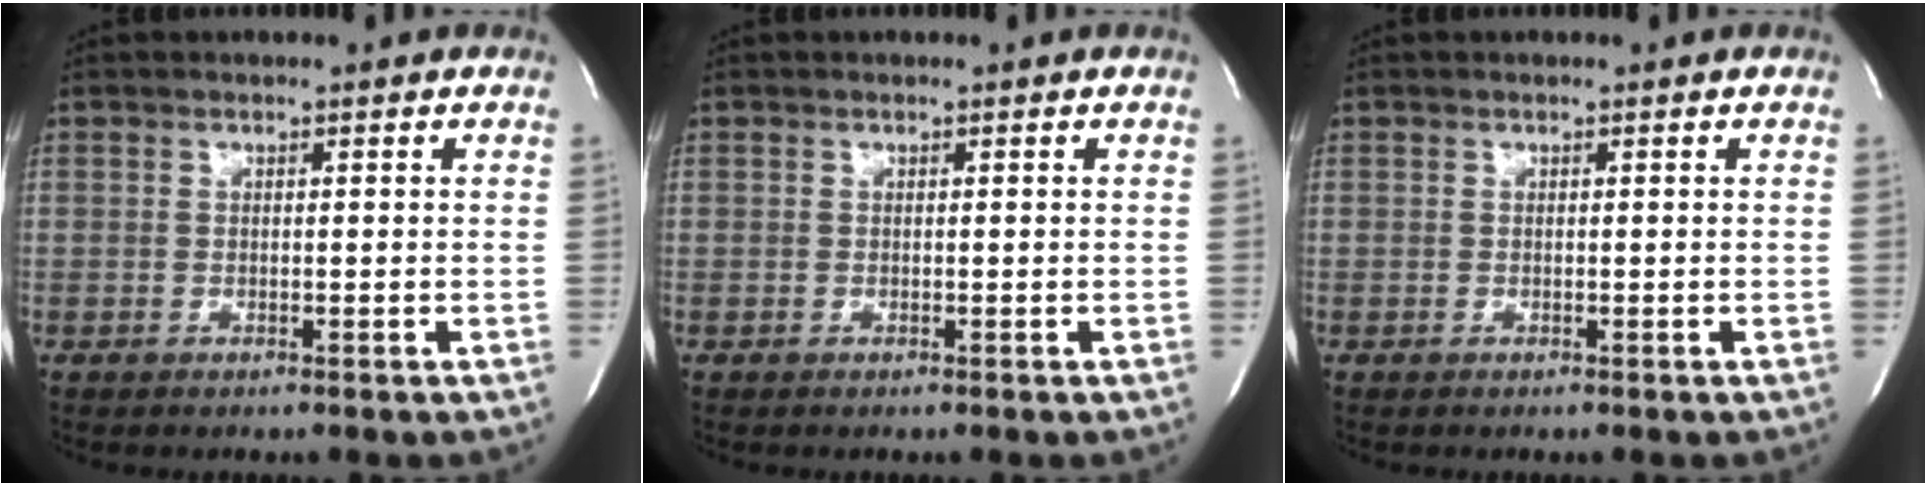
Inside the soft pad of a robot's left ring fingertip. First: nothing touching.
{"total": 0.0}
{"total": 0.0}